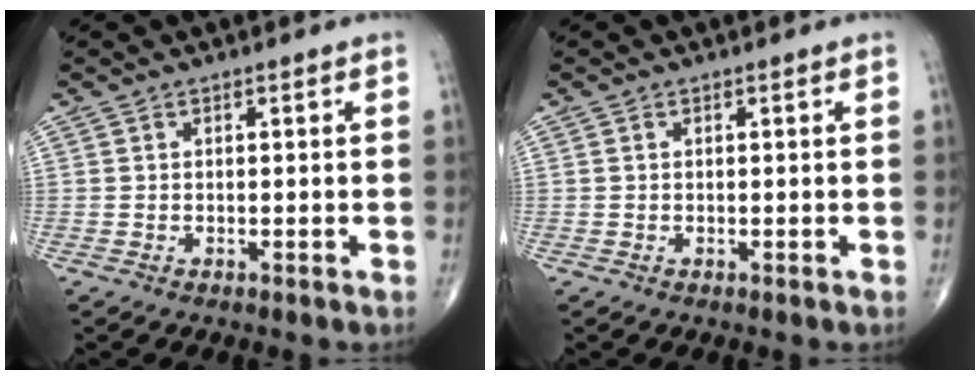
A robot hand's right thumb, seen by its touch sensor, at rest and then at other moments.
{"total": 0.0}